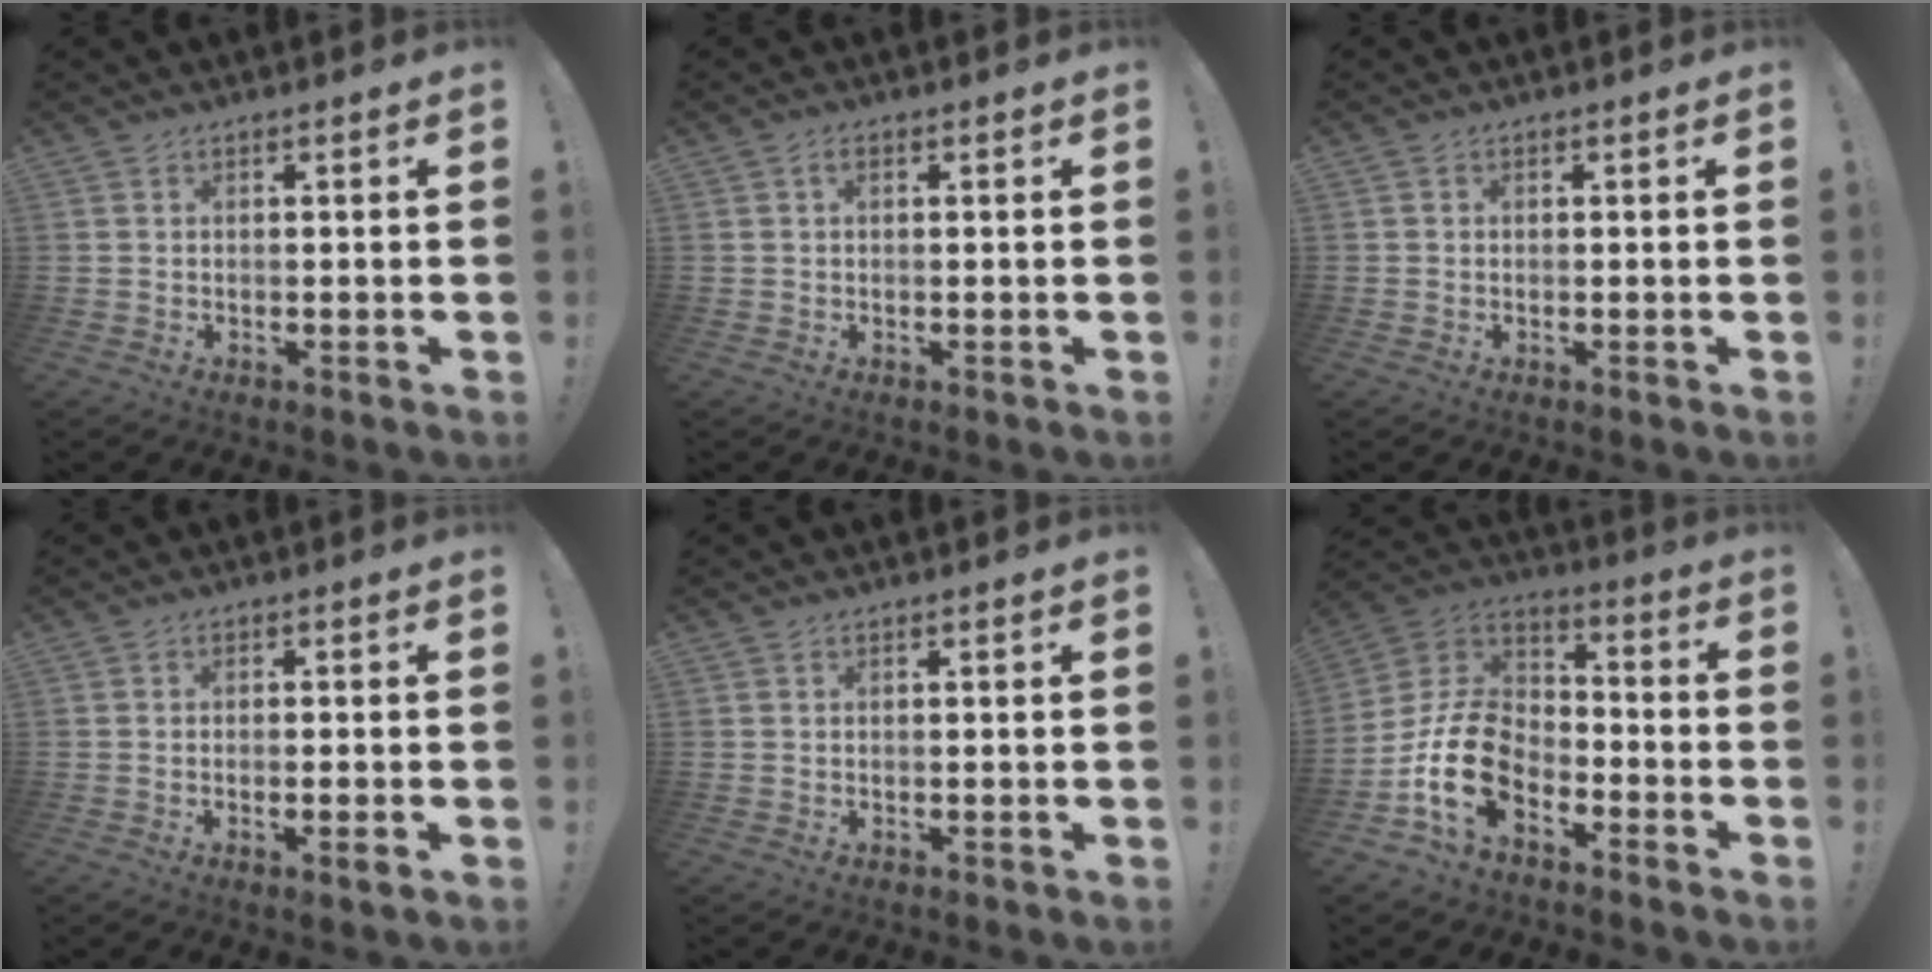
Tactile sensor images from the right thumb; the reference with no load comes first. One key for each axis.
{"total": 1.1, "fx": 0.3, "fy": 0.7, "fz": 0.8, "tx": -0.010, "ty": 0.000, "tz": 0.003}
{"total": 0.6, "fx": -0.1, "fy": 0.6, "fz": 0.0, "tx": 0.001, "ty": 0.002, "tz": -0.001}
{"total": 2.4, "fx": -1.0, "fy": -0.1, "fz": 2.2, "tx": -0.037, "ty": -0.003, "tz": -0.016}
{"total": 0.0}
{"total": 16.9, "fx": -8.3, "fy": 10.5, "fz": 10.4, "tx": -0.211, "ty": 0.049, "tz": -0.138}